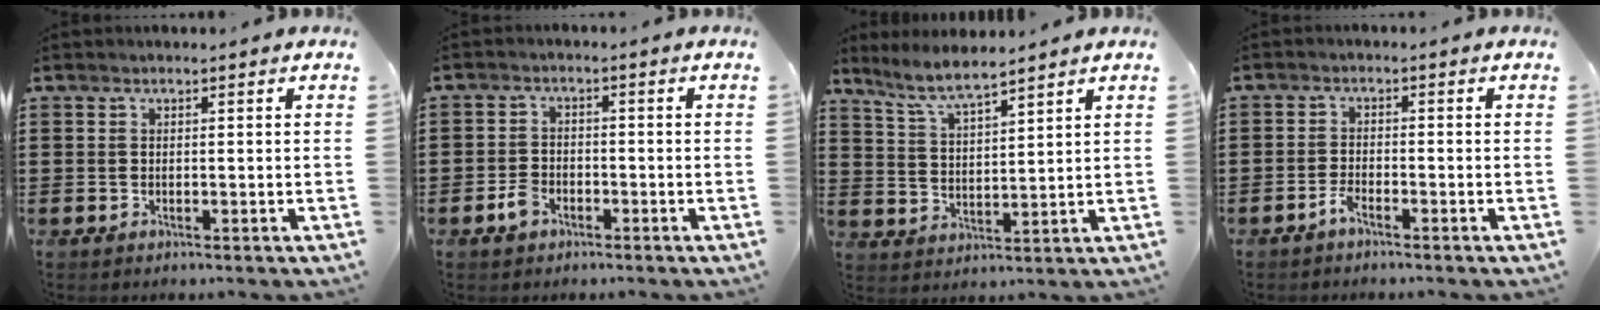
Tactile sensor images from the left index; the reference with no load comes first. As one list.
[{"total": 3.0, "force": [-1.7, 1.9, 1.5], "torque": [-0.036, 0.001, -0.034]}, {"total": 5.5, "force": [4.9, 0.1, 2.5], "torque": [-0.065, -0.017, 0.087]}, {"total": 1.9, "force": [-1.6, 0.3, 1.0], "torque": [-0.030, 0.001, -0.033]}]